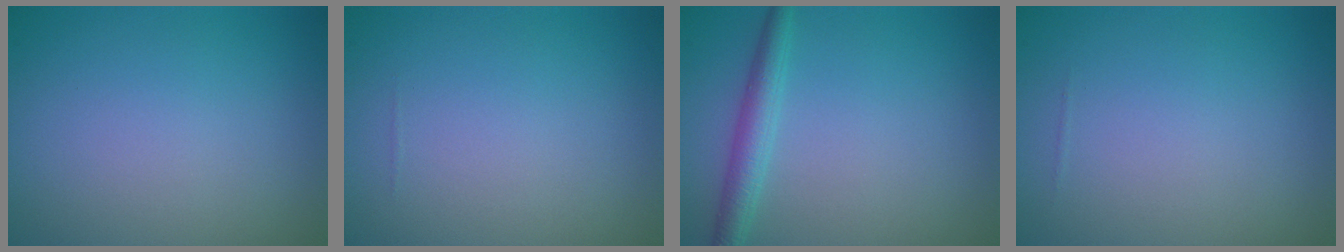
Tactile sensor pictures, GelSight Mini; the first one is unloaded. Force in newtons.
{"total": 0.0}
{"total": 2.4, "press": 2.4, "slide": 0.1}
{"total": 0.0}